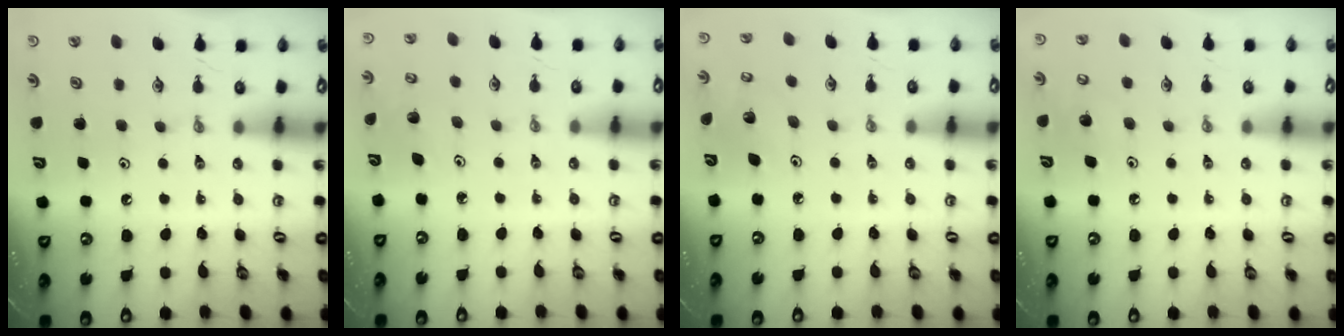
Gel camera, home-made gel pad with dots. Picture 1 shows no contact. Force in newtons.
{"total": 2.3, "press": 2.3, "slide": 0.2}
{"total": 3.7, "press": 3.7, "slide": 0.2}
{"total": 7.0, "press": 6.9, "slide": 1.0}